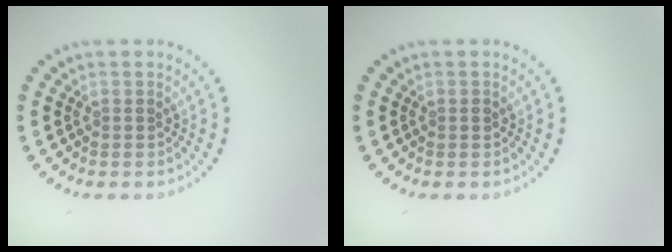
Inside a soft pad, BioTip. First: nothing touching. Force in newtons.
{"total": 0.6, "press": 0.6, "slide": 0.1}